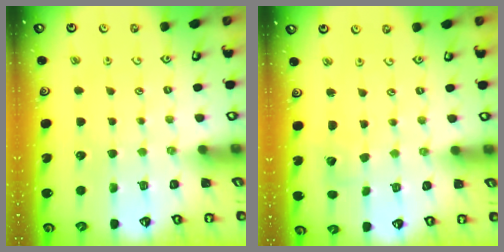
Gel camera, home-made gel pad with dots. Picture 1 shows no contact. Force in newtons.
{"total": 2.9, "press": 2.9, "slide": 0.3}